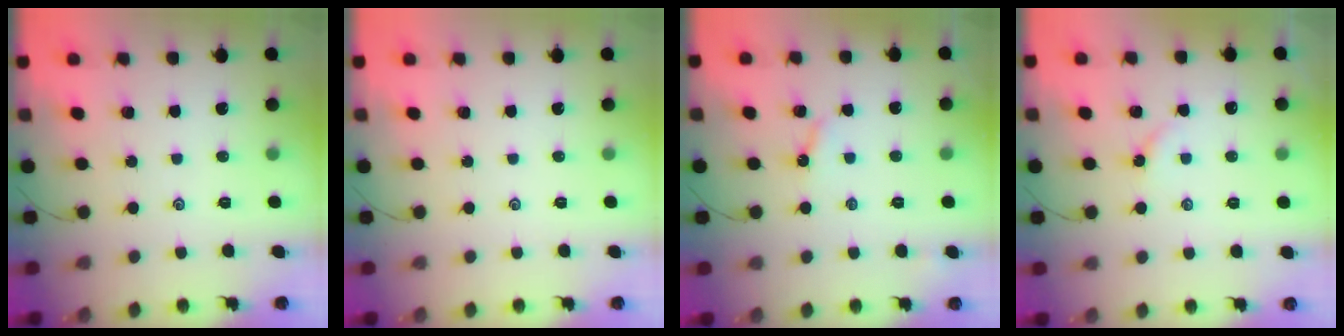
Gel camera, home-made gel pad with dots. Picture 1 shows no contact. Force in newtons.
{"total": 0.0}
{"total": 4.0, "press": 4.0, "slide": 0.3}
{"total": 3.5, "press": 3.5, "slide": 0.5}